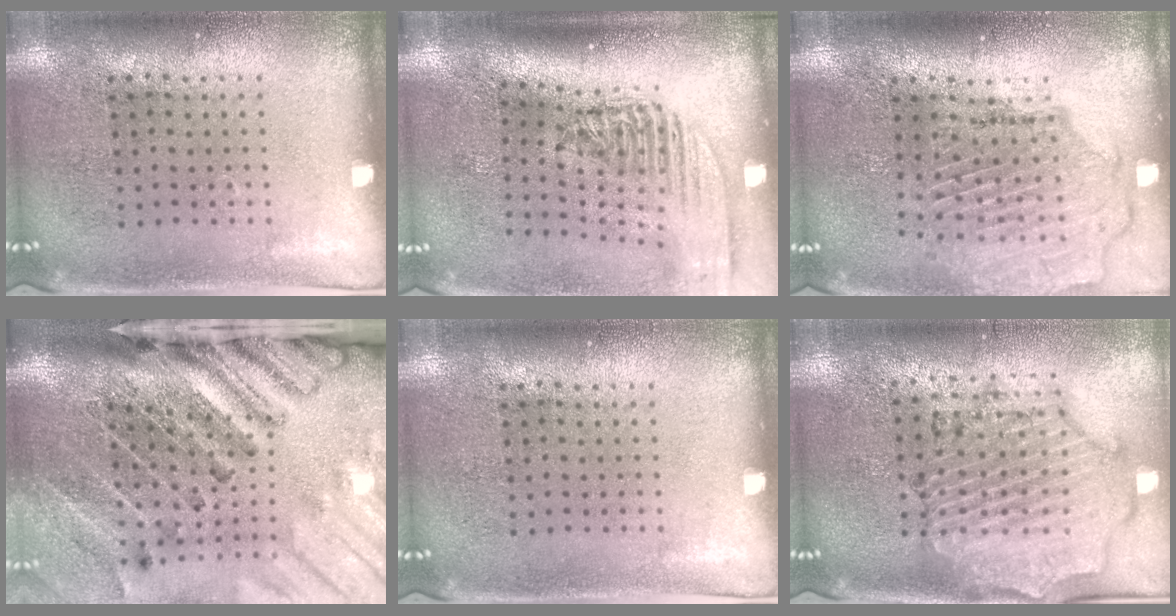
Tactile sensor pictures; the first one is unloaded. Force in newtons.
{"total": 2.3, "press": 1.8, "slide": 1.5}
{"total": 1.6, "press": 1.6, "slide": 0.2}
{"total": 4.5, "press": 3.4, "slide": 2.9}
{"total": 0.0}
{"total": 1.6, "press": 1.6, "slide": 0.4}